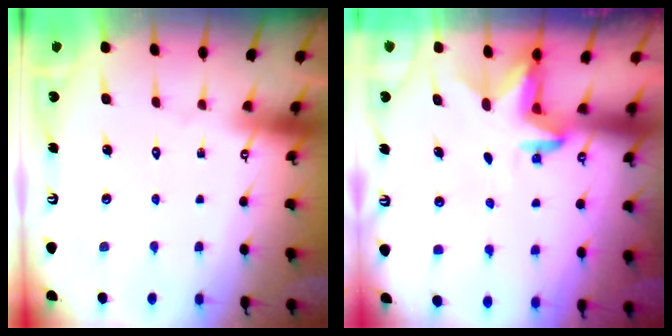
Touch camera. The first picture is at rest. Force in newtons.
{"total": 3.1, "press": 3.0, "slide": 0.7}